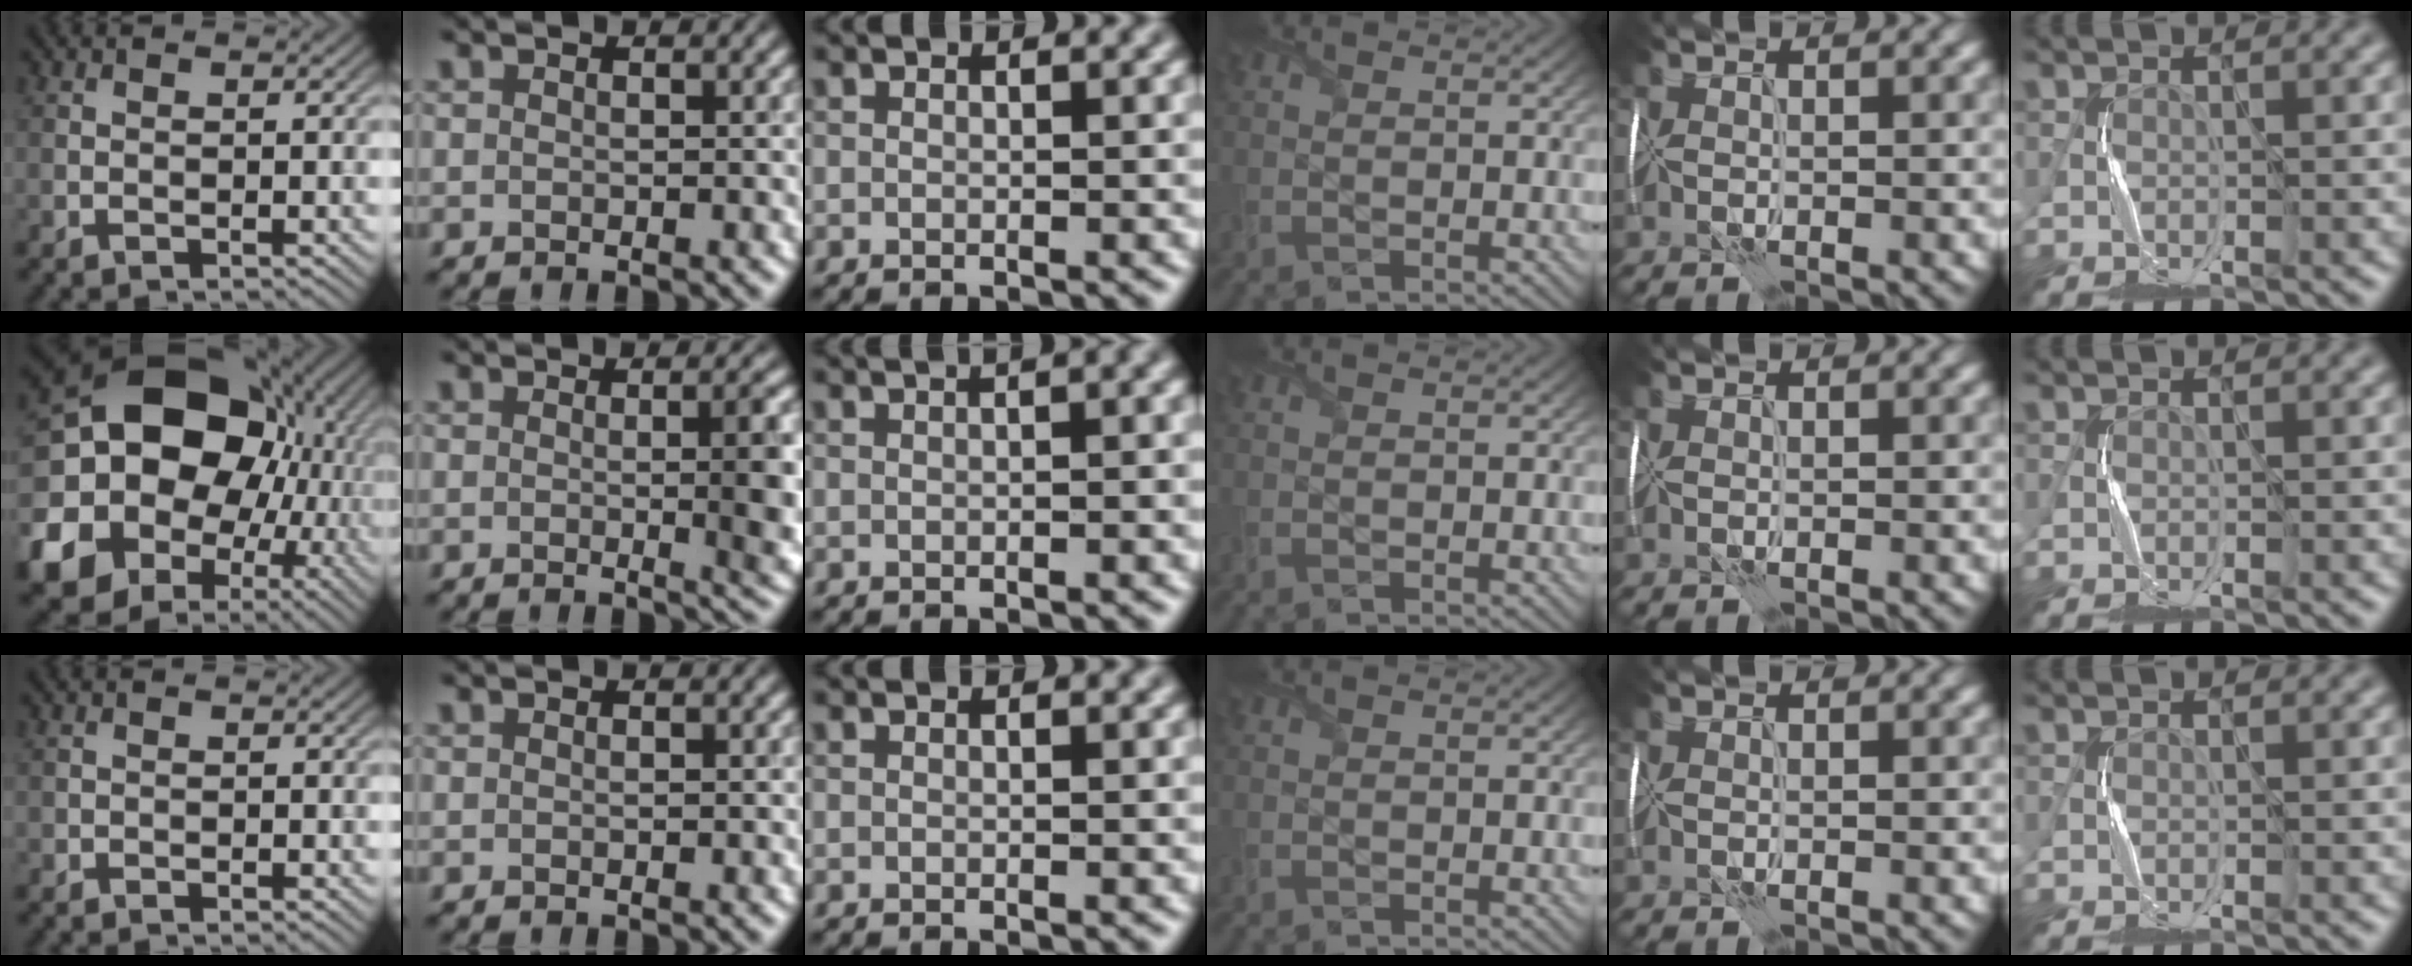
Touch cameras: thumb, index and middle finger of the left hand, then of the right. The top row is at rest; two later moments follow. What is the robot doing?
{"motion": "wrap", "object": "plastic wrap"}